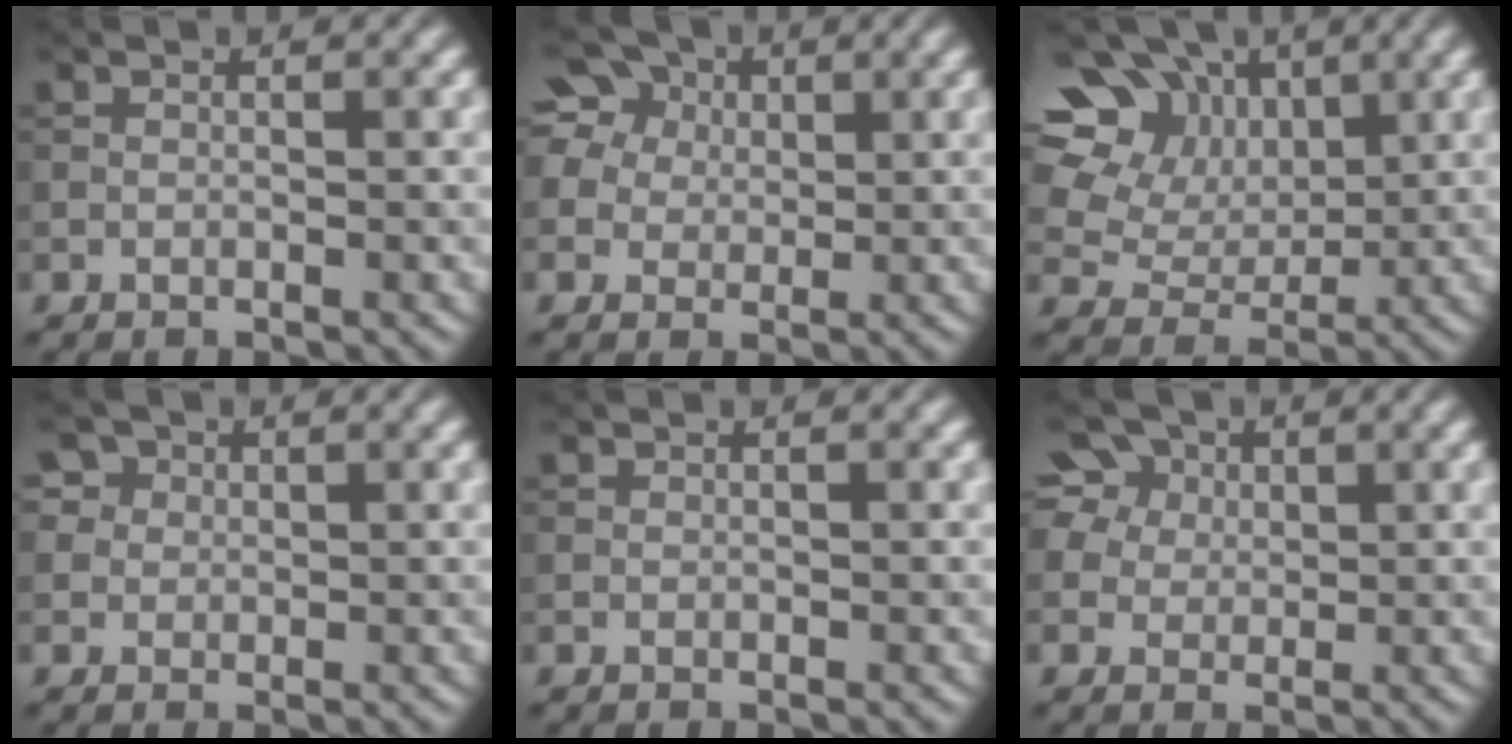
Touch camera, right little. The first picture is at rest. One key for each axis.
{"total": 10.3, "fx": 4.9, "fy": 7.7, "fz": 4.8, "tx": -0.114, "ty": 0.040, "tz": 0.057}
{"total": 15.2, "fx": 7.2, "fy": 11.1, "fz": 7.4, "tx": -0.185, "ty": 0.044, "tz": 0.135}
{"total": 4.6, "fx": 2.4, "fy": 3.5, "fz": 1.7, "tx": -0.037, "ty": 0.013, "tz": 0.024}
{"total": 0.0}
{"total": 9.5, "fx": 4.7, "fy": 7.0, "fz": 4.4, "tx": -0.099, "ty": 0.035, "tz": 0.057}